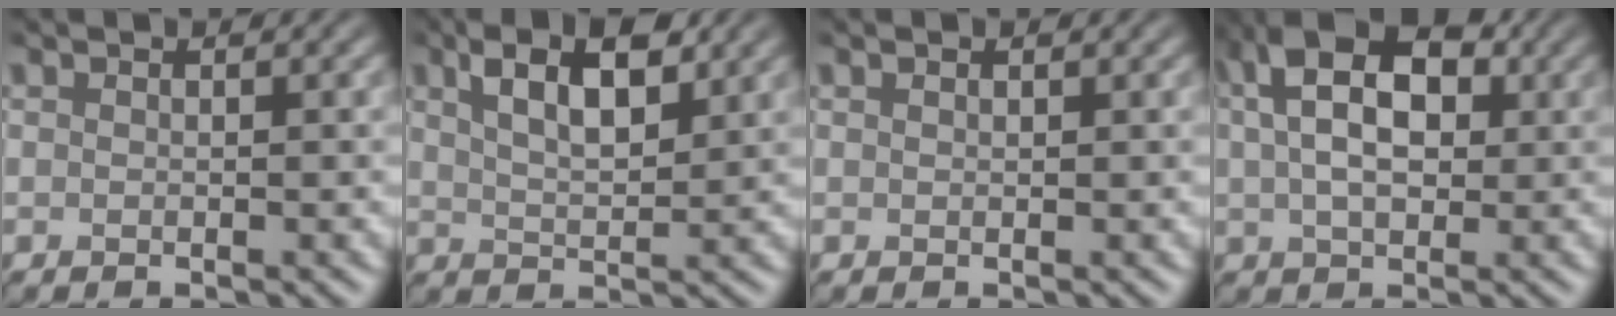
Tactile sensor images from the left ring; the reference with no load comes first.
{"total": 5.3, "force": [2.7, 2.1, 4.1], "torque": [-0.079, 0.009, 0.046]}
{"total": 0.0}
{"total": 8.5, "force": [2.4, 5.0, 6.5], "torque": [-0.121, 0.032, 0.030]}